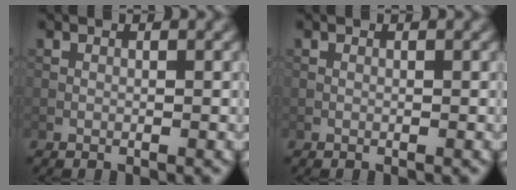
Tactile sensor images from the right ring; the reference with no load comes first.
{"total": 0.0}